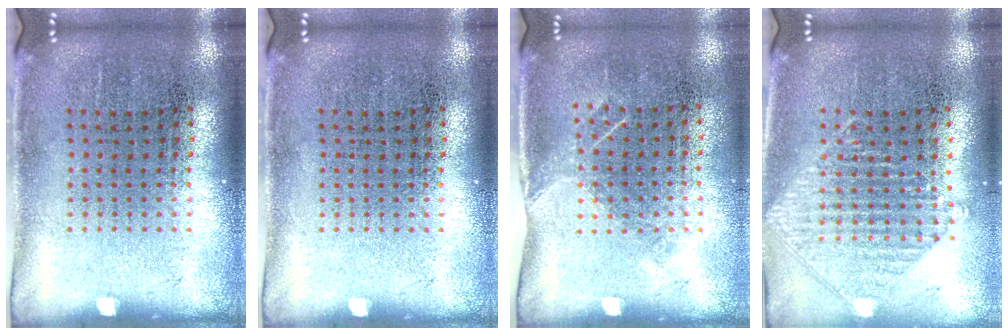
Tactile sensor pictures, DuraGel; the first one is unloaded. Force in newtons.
{"total": 0.0}
{"total": 1.1, "press": 0.8, "slide": 0.6}
{"total": 0.9, "press": 0.9, "slide": 0.0}